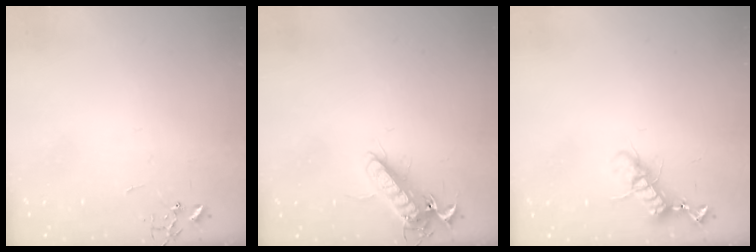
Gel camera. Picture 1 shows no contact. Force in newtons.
{"total": 13.3, "press": 13.2, "slide": 1.8}
{"total": 11.1, "press": 11.1, "slide": 0.3}